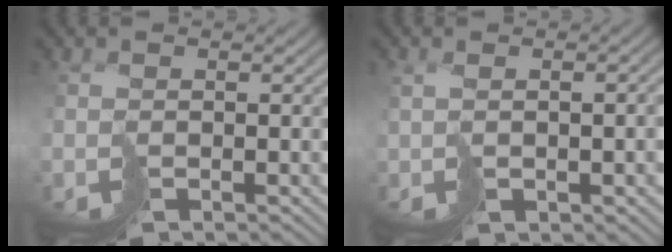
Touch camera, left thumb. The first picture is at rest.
{"total": 3.7, "force": [0.3, 1.3, 3.5], "torque": [-0.064, -0.002, 0.019]}